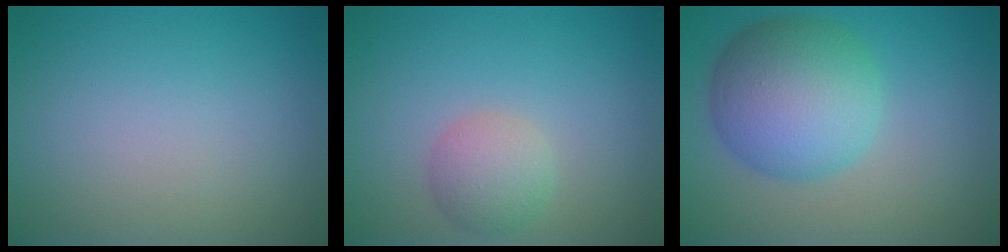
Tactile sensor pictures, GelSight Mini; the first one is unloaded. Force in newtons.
{"total": 2.7, "press": 2.6, "slide": 0.2}
{"total": 7.8, "press": 7.8, "slide": 0.2}